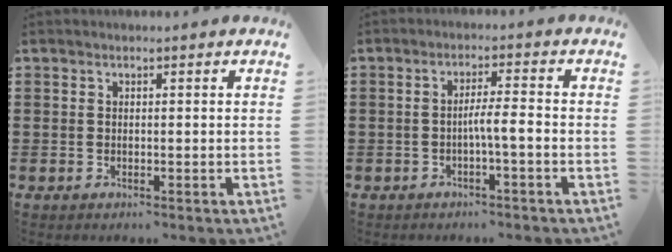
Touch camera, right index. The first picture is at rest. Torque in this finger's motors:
{"motor_torque": [0.44, -0.16, 0.11, 0.10]}